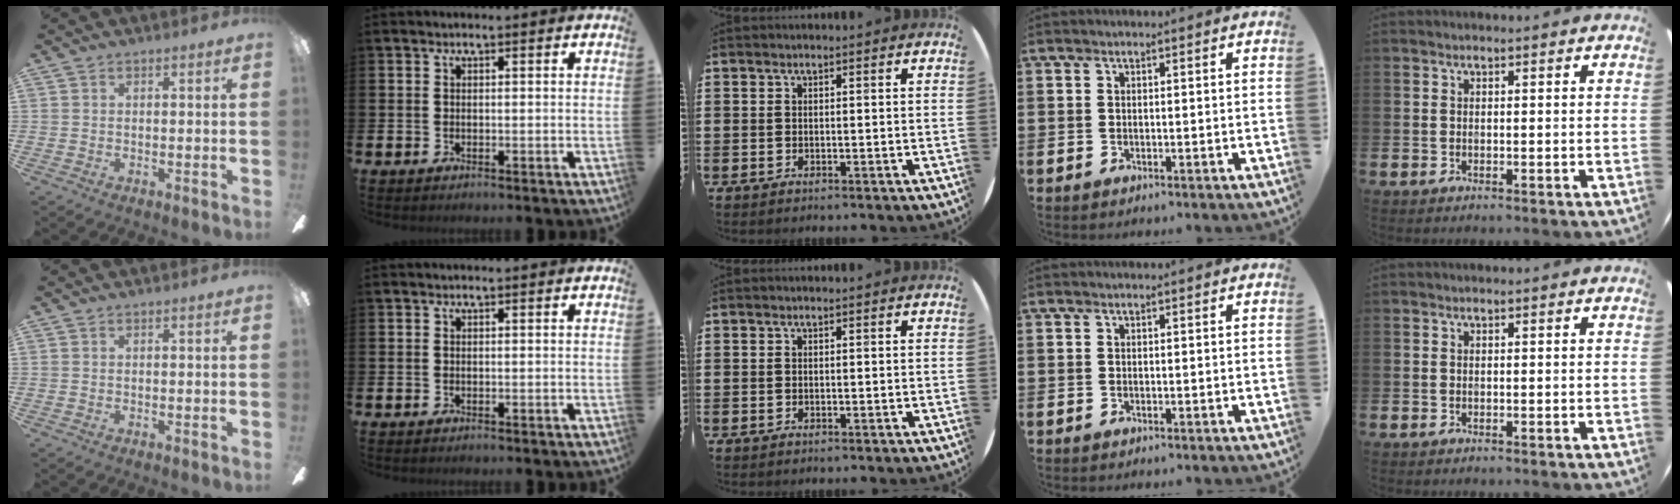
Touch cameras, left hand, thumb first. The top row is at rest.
{}